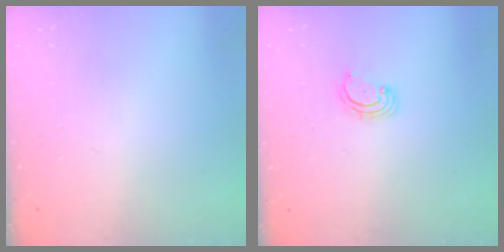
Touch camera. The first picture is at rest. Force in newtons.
{"total": 2.6, "press": 2.6, "slide": 0.3}